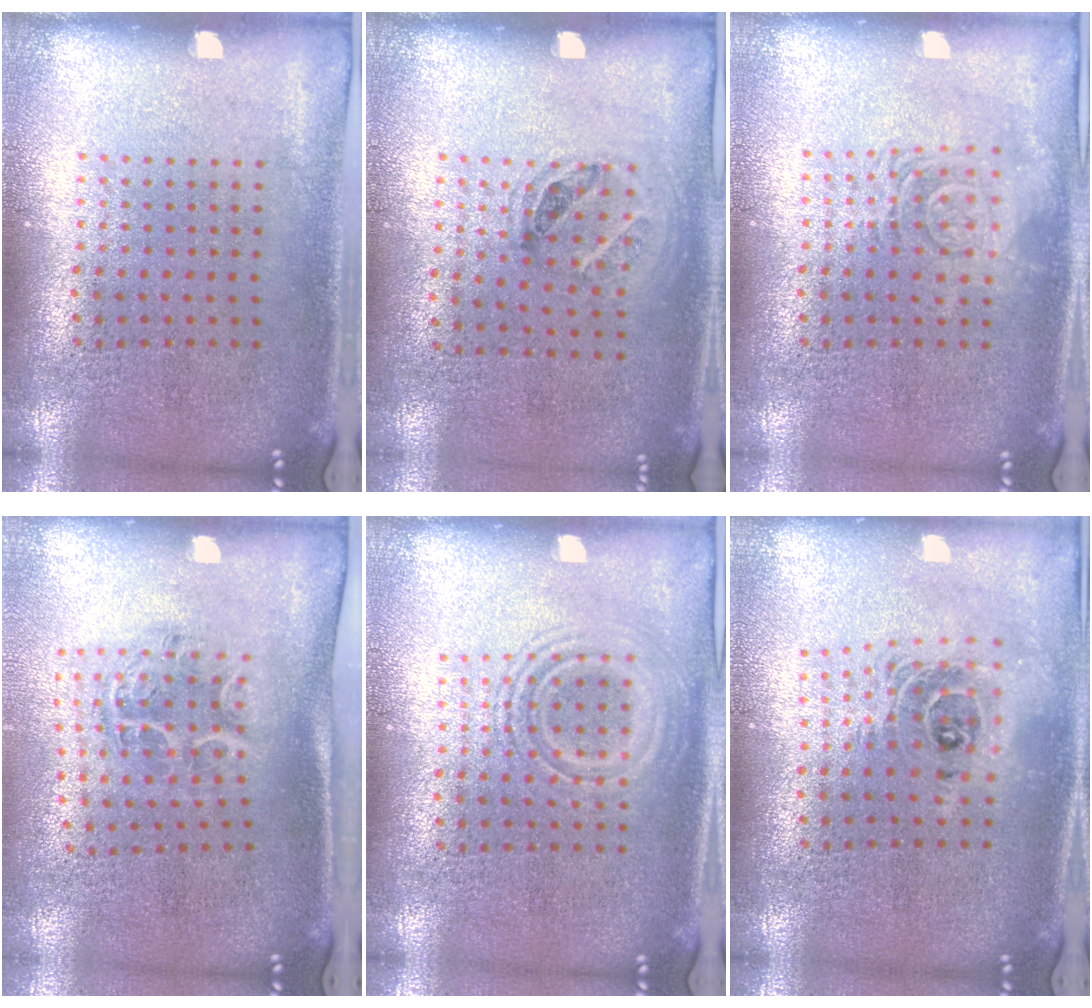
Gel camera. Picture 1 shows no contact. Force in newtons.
{"total": 1.0, "press": 0.7, "slide": 0.7}
{"total": 2.8, "press": 2.8, "slide": 0.5}
{"total": 1.1, "press": 1.1, "slide": 0.2}
{"total": 1.4, "press": 1.4, "slide": 0.2}
{"total": 1.8, "press": 1.4, "slide": 1.1}